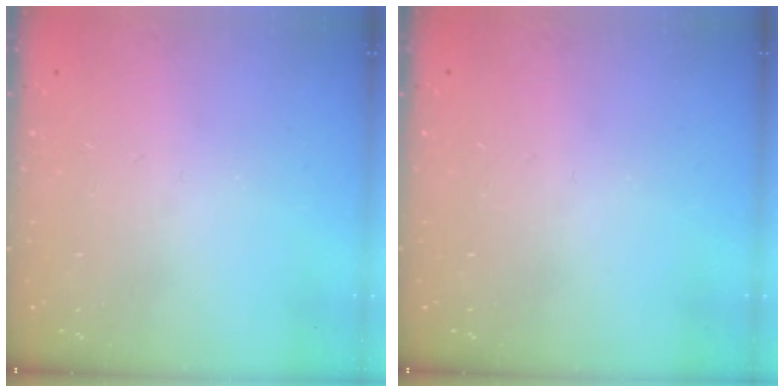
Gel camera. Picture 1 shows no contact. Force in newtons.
{"total": 0.0}